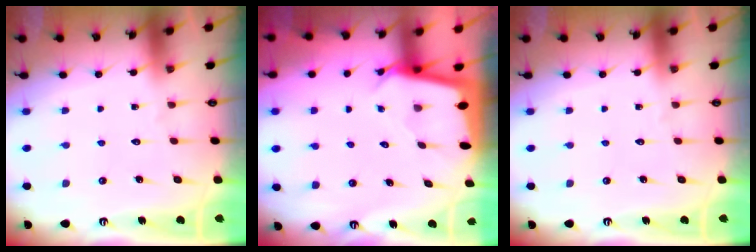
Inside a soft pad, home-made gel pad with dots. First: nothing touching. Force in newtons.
{"total": 2.4, "press": 2.4, "slide": 0.2}
{"total": 0.0}